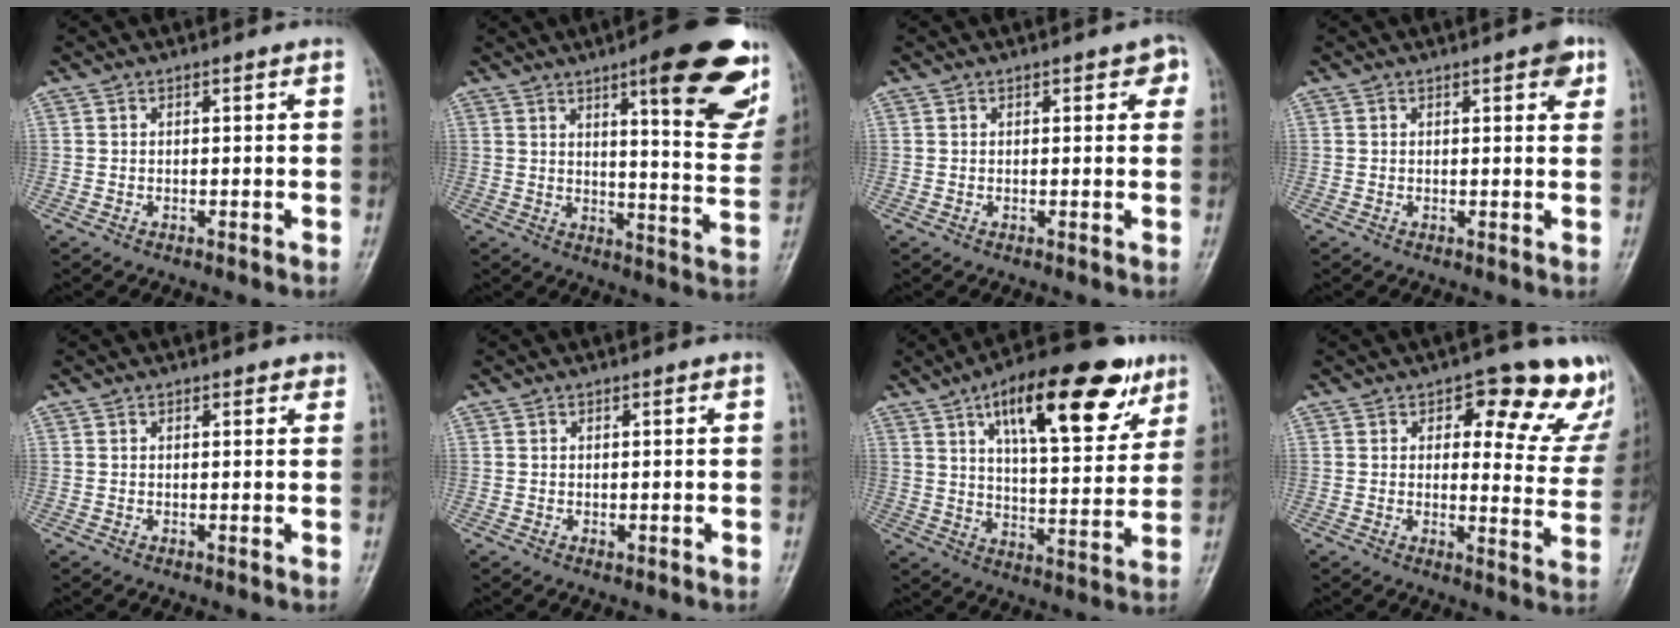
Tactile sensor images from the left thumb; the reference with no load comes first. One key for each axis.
{"total": 21.1, "fx": 11.2, "fy": 5.1, "fz": 17.1, "tx": -0.179, "ty": -0.053, "tz": 0.147}
{"total": 2.6, "fx": 1.0, "fy": 1.5, "fz": 1.9, "tx": -0.001, "ty": 0.001, "tz": 0.007}
{"total": 3.1, "fx": 1.6, "fy": 1.3, "fz": 2.3, "tx": -0.017, "ty": -0.003, "tz": 0.014}
{"total": 1.2, "fx": 0.8, "fy": 0.7, "fz": 0.5, "tx": 0.005, "ty": -0.004, "tz": 0.006}
{"total": 0.6, "fx": 0.0, "fy": 0.5, "fz": 0.4, "tx": -0.005, "ty": -0.001, "tz": -0.001}
{"total": 22.8, "fx": 11.9, "fy": 8.8, "fz": 17.3, "tx": -0.223, "ty": -0.027, "tz": 0.182}
{"total": 15.8, "fx": 10.3, "fy": 7.8, "fz": 9.2, "tx": -0.037, "ty": -0.057, "tz": 0.100}